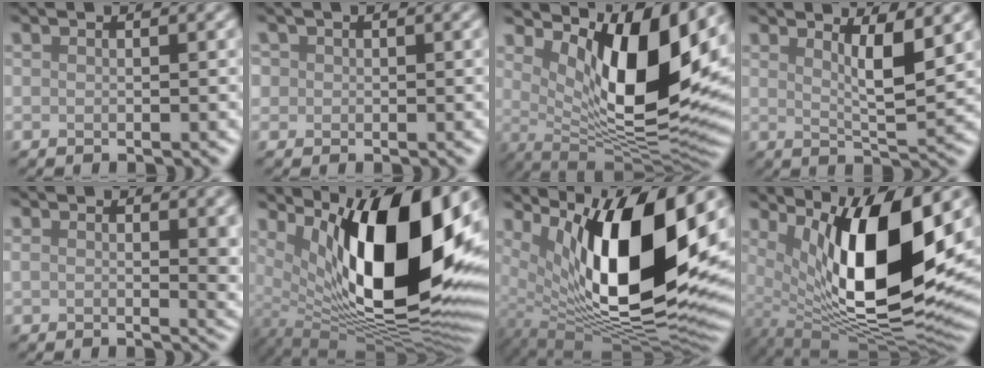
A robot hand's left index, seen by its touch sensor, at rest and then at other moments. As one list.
[{"total": 0.7, "force": [0.1, 0.6, -0.2], "torque": [-0.003, -0.001, 0.006]}, {"total": 11.5, "force": [3.3, 3.8, 10.3], "torque": [-0.170, -0.017, 0.069]}, {"total": 4.1, "force": [1.5, 0.8, 3.7], "torque": [-0.063, -0.012, 0.031]}, {"total": 5.1, "force": [2.1, 2.3, 4.1], "torque": [-0.037, 0.001, 0.040]}, {"total": 16.3, "force": [4.4, 6.0, 14.5], "torque": [-0.215, -0.010, 0.076]}, {"total": 14.7, "force": [4.6, 5.4, 12.9], "torque": [-0.206, -0.020, 0.088]}, {"total": 13.4, "force": [3.8, 4.1, 12.2], "torque": [-0.200, -0.018, 0.079]}]